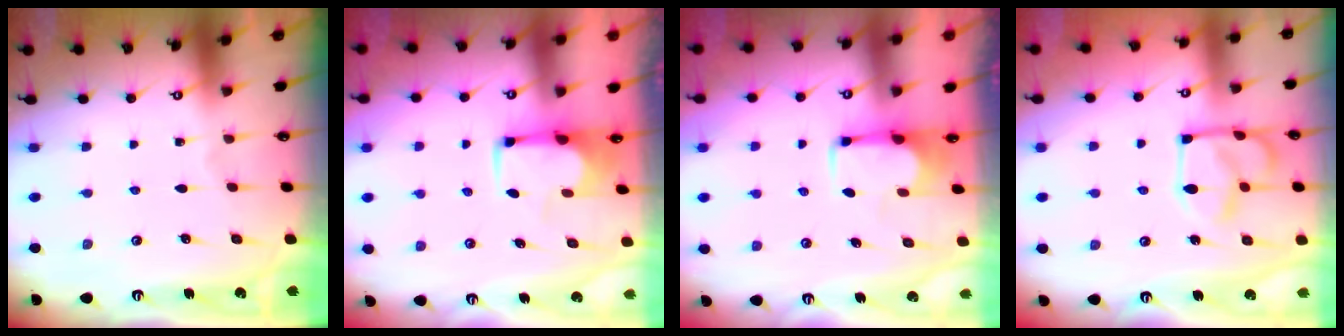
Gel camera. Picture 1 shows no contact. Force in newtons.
{"total": 1.9, "press": 1.6, "slide": 1.0}
{"total": 1.8, "press": 1.6, "slide": 0.8}
{"total": 6.8, "press": 6.8, "slide": 0.5}